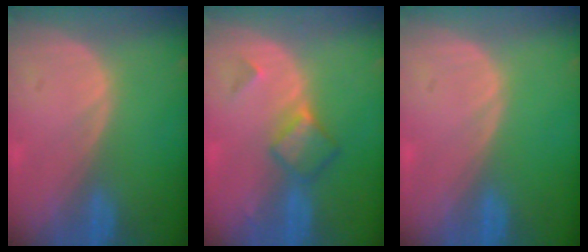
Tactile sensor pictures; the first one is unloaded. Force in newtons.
{"total": 5.0, "press": 4.4, "slide": 2.4}
{"total": 0.0}